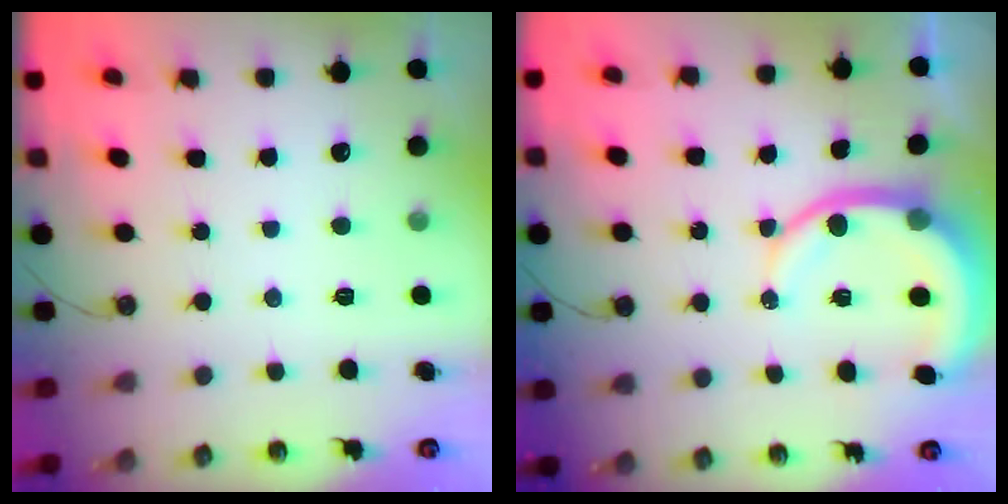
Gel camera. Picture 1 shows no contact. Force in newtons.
{"total": 9.6, "press": 9.5, "slide": 1.4}